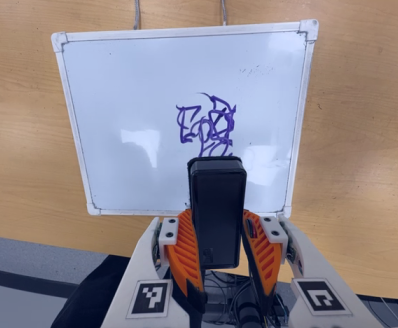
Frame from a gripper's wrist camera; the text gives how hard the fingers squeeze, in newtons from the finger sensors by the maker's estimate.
{"total": 8.1, "left": 7.1, "right": 9.1}